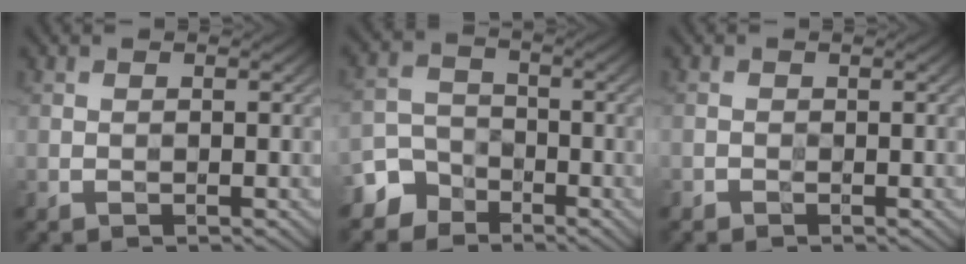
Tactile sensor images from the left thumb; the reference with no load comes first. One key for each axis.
{"total": 5.3, "fx": -3.8, "fy": 3.6, "fz": 0.8, "tx": -0.019, "ty": -0.006, "tz": -0.089}
{"total": 0.8, "fx": -0.5, "fy": 0.5, "fz": -0.4, "tx": 0.007, "ty": -0.005, "tz": -0.011}